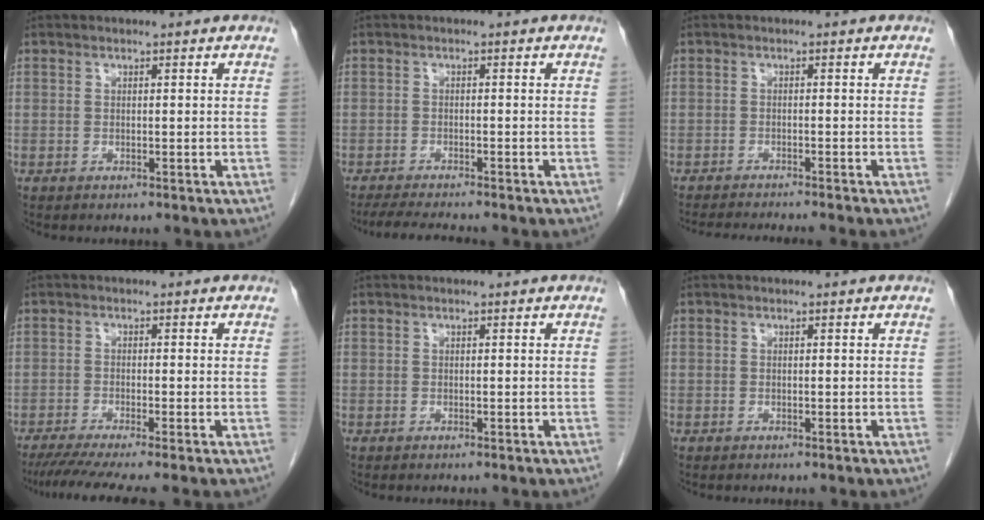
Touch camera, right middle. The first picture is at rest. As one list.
[{"total": 5.5, "force": [-5.0, 0.0, 2.4], "torque": [-0.038, -0.018, -0.082]}, {"total": 8.1, "force": [-7.4, -0.5, 3.3], "torque": [-0.030, -0.017, -0.109]}, {"total": 7.5, "force": [-6.1, -0.6, 4.4], "torque": [-0.064, -0.019, -0.099]}, {"total": 0.0}, {"total": 0.0}]